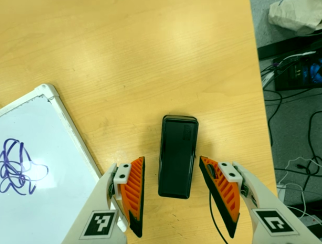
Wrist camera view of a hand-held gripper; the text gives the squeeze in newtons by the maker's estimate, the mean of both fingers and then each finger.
{"total": 0.0}